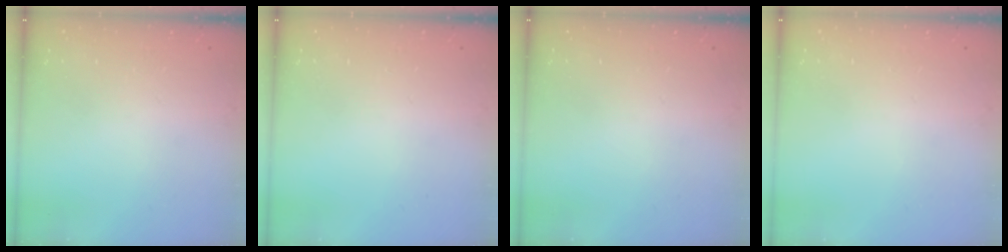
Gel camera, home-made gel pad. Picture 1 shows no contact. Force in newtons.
{"total": 0.0}
{"total": 0.0}
{"total": 0.0}